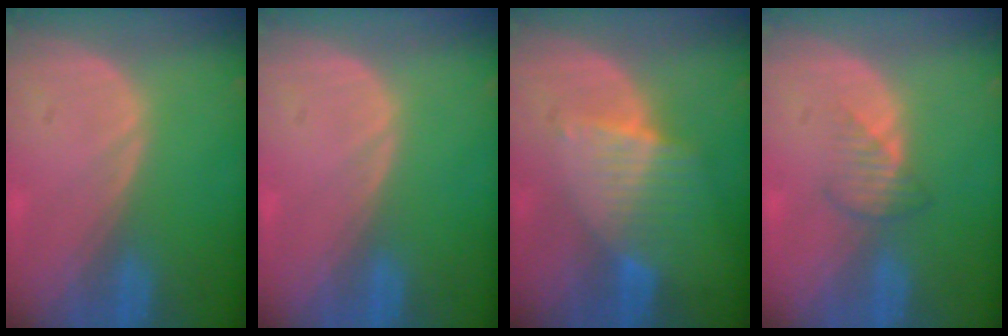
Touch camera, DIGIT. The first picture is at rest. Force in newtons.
{"total": 0.0}
{"total": 6.9, "press": 6.0, "slide": 3.4}
{"total": 2.7, "press": 2.6, "slide": 0.6}